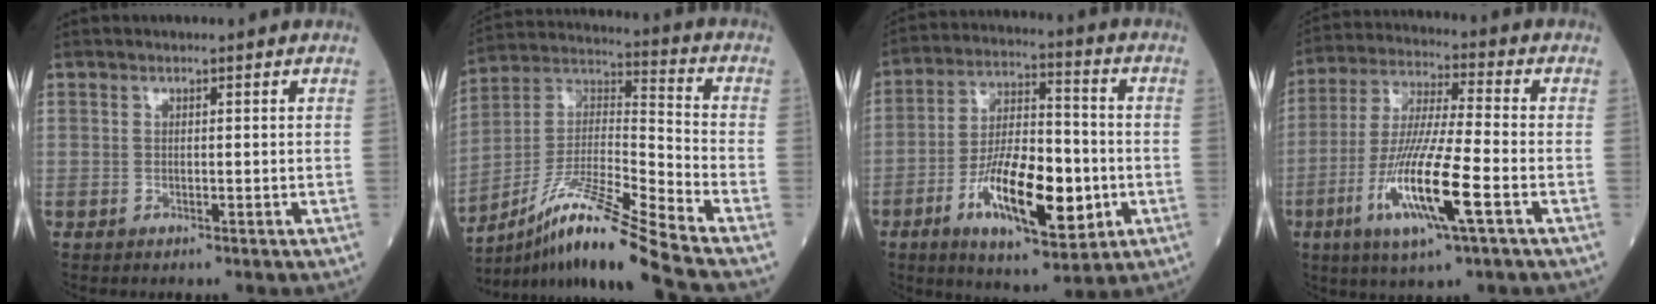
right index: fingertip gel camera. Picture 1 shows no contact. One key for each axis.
{"total": 16.5, "fx": -12.9, "fy": -1.9, "fz": 10.1, "tx": -0.195, "ty": 0.003, "tz": -0.233}
{"total": 15.5, "fx": -4.7, "fy": 5.2, "fz": 13.9, "tx": -0.250, "ty": -0.002, "tz": -0.075}
{"total": 14.3, "fx": -5.1, "fy": 0.8, "fz": 13.3, "tx": -0.270, "ty": -0.019, "tz": -0.095}